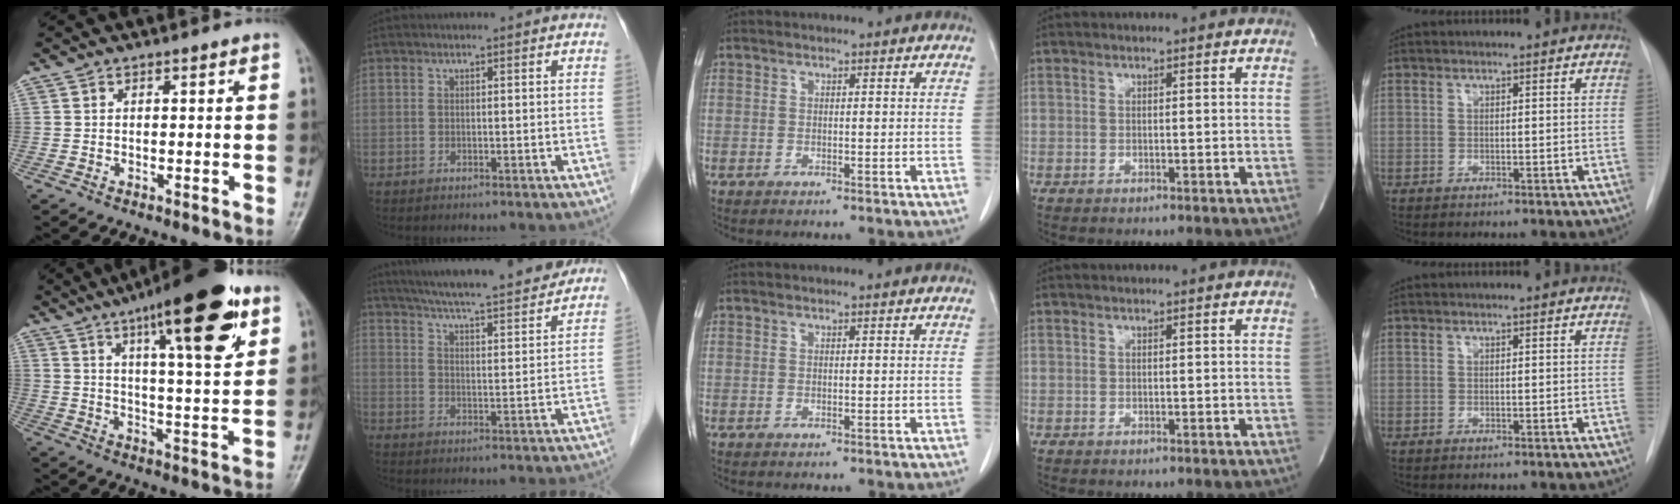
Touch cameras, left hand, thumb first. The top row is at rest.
{"thumb": {"total": 19.4, "force": [10.2, 4.8, 15.9], "torque": [-0.211, -0.032, 0.150]}, "index": {"total": 19.3, "force": [17.4, 1.4, 8.3], "torque": [-0.135, 0.005, 0.249]}}